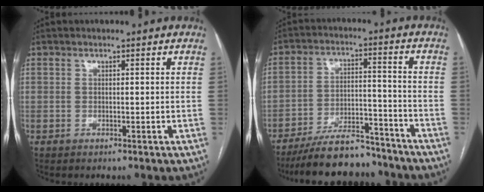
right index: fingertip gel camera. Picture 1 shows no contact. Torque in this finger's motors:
{"motor_torque": [0.36, -0.42, 0.00, -0.02]}